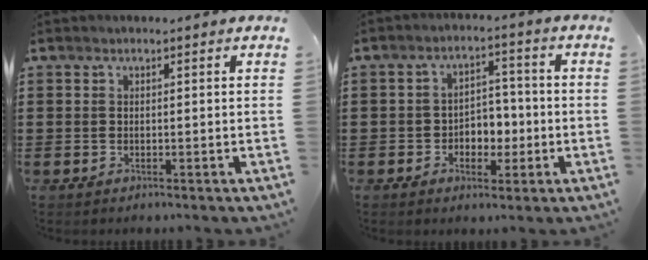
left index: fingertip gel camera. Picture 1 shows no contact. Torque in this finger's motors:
{"motor_torque": [0.71, 0.56, 0.41, 0.05]}